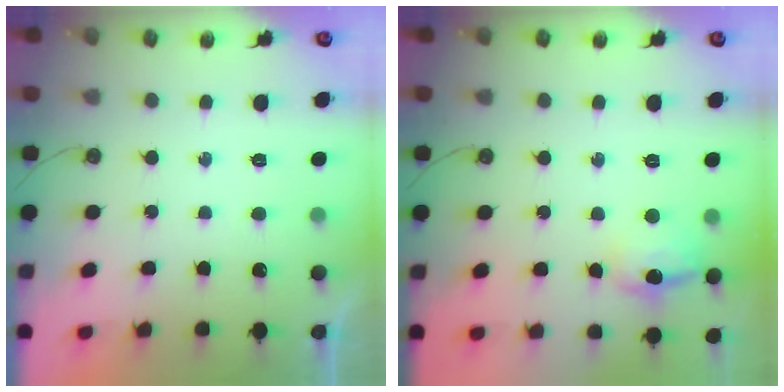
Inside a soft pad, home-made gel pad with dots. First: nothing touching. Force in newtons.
{"total": 10.7, "press": 10.7, "slide": 0.8}